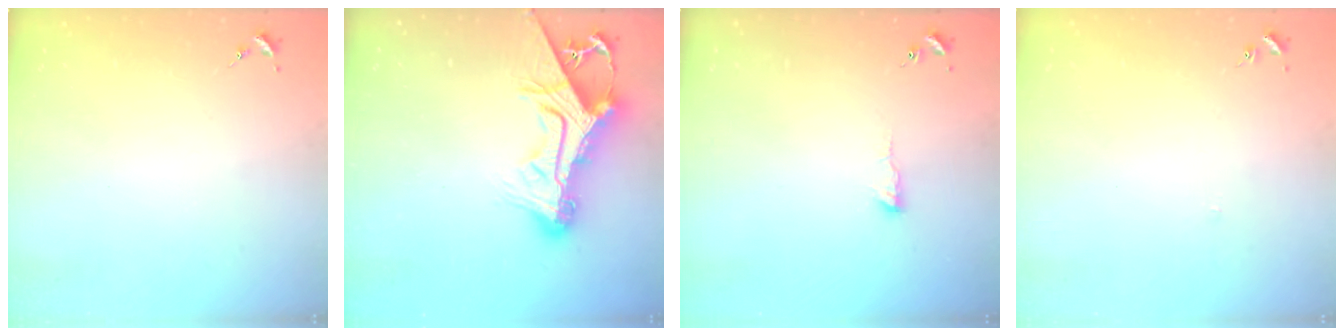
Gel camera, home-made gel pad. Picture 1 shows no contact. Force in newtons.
{"total": 17.0, "press": 16.9, "slide": 1.8}
{"total": 3.4, "press": 3.4, "slide": 0.6}
{"total": 1.4, "press": 1.3, "slide": 0.3}